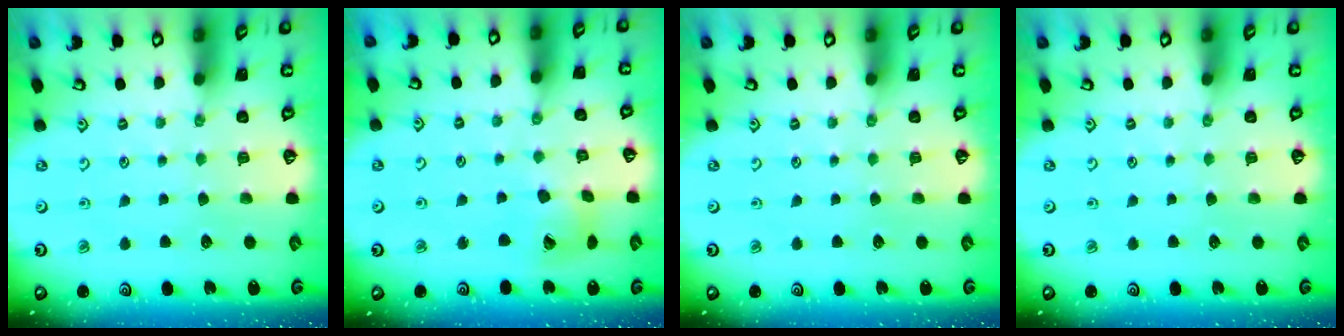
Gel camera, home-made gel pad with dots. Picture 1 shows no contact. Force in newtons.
{"total": 11.2, "press": 11.1, "slide": 1.5}
{"total": 0.0}
{"total": 0.0}